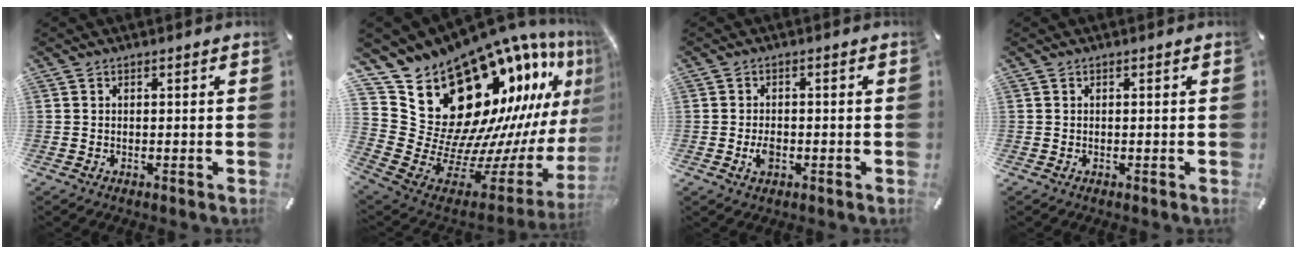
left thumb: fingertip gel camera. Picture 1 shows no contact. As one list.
[{"total": 25.2, "force": [13.8, 15.9, 13.8], "torque": [-0.151, -0.217, 0.311]}, {"total": 3.2, "force": [-1.0, 2.0, 2.3], "torque": [-0.054, -0.001, -0.021]}, {"total": 0.0}]